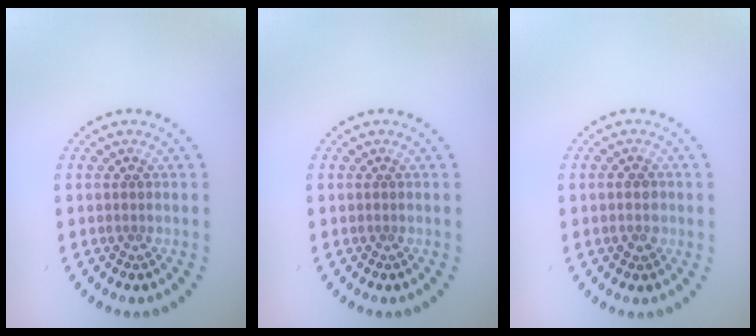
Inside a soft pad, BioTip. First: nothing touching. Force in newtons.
{"total": 0.0}
{"total": 1.6, "press": 1.6, "slide": 0.4}